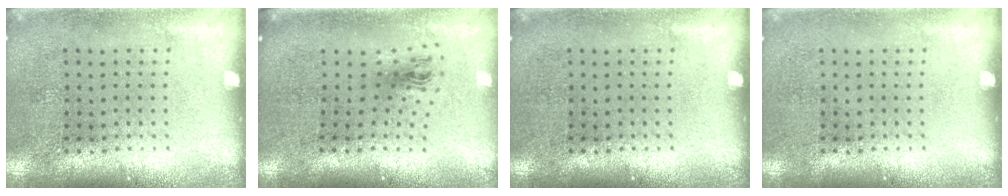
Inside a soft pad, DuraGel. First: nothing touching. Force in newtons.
{"total": 1.0, "press": 0.5, "slide": 0.9}
{"total": 0.0}
{"total": 0.0}